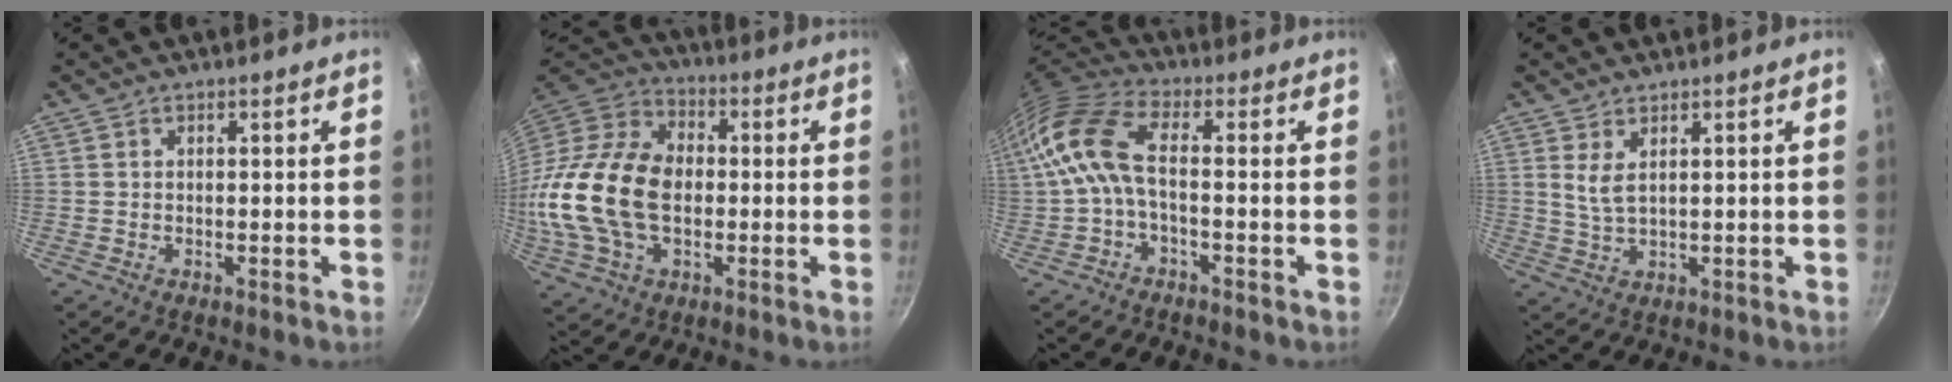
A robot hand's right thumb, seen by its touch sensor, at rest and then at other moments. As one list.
[{"total": 22.9, "force": [-1.5, 15.3, 17.1], "torque": [-0.327, 0.031, -0.033]}, {"total": 10.3, "force": [-1.1, 5.0, 9.0], "torque": [-0.204, 0.032, -0.037]}, {"total": 3.5, "force": [1.6, 1.3, 2.8], "torque": [-0.055, -0.016, 0.035]}]